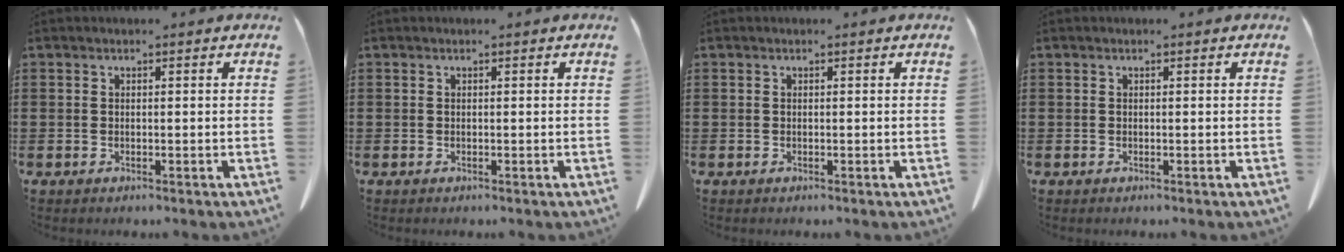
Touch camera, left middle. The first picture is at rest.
{"total": 0.0}
{"total": 0.0}
{"total": 0.0}